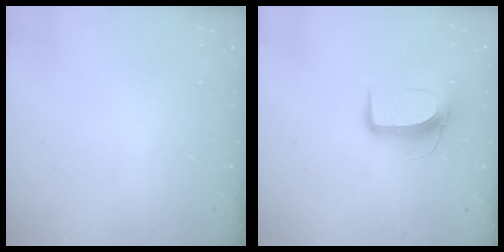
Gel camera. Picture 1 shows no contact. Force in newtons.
{"total": 9.9, "press": 9.9, "slide": 0.6}